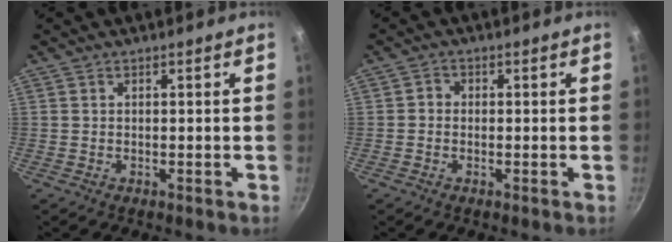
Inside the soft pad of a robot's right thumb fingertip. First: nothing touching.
{"total": 1.5, "force": [-0.3, 1.3, 0.7], "torque": [-0.008, 0.006, -0.009]}